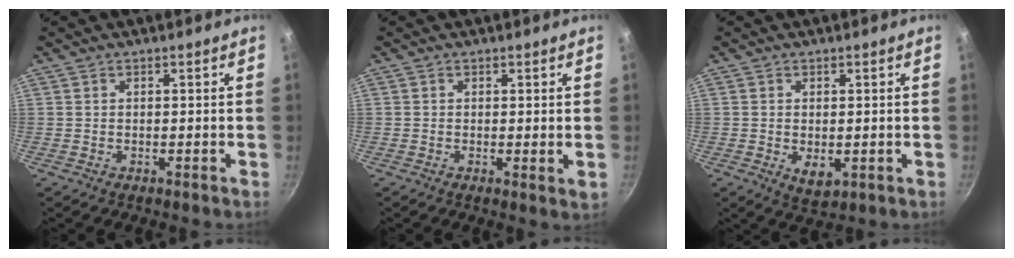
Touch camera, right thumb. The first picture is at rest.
{"total": 1.4, "force": [0.3, 0.3, 1.3], "torque": [-0.019, -0.010, 0.001]}
{"total": 4.1, "force": [-0.5, 2.4, 3.3], "torque": [-0.051, -0.015, -0.002]}